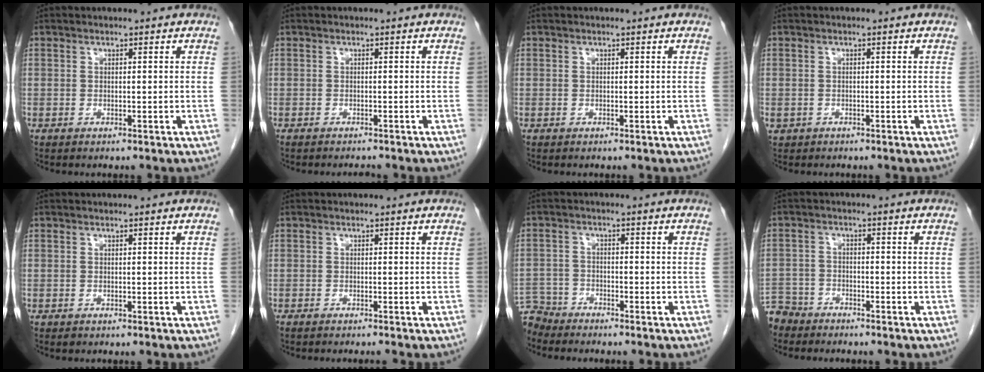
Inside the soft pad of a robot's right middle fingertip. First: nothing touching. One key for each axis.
{"total": 1.3, "fx": -1.2, "fy": 0.1, "fz": 0.3, "tx": -0.007, "ty": -0.004, "tz": -0.017}
{"total": 0.0}
{"total": 1.5, "fx": -0.9, "fy": 1.2, "fz": 0.3, "tx": -0.014, "ty": 0.001, "tz": -0.011}
{"total": 0.0}
{"total": 1.9, "fx": -1.7, "fy": -0.3, "fz": 0.9, "tx": -0.009, "ty": 0.001, "tz": -0.023}
{"total": 5.4, "fx": -5.2, "fy": 1.5, "fz": -0.6, "tx": 0.013, "ty": -0.005, "tz": -0.101}
{"total": 6.2, "fx": -5.5, "fy": 2.8, "fz": -0.2, "tx": -0.002, "ty": -0.008, "tz": -0.109}